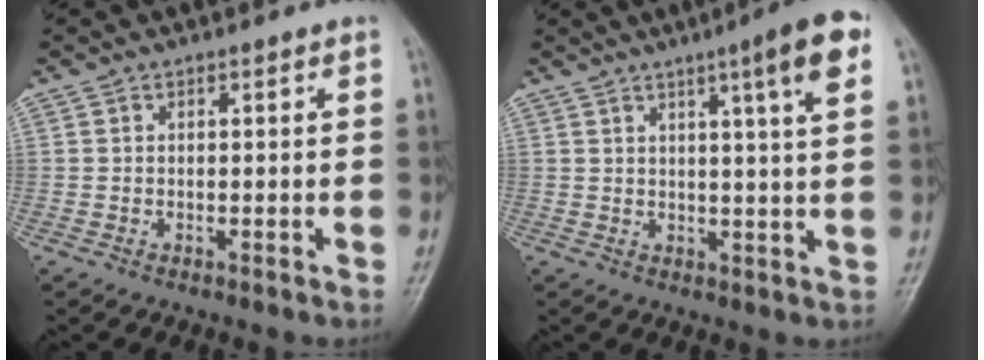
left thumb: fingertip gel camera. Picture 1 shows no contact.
{"total": 8.7, "force": [4.1, 0.2, 7.6], "torque": [-0.104, -0.010, 0.056]}